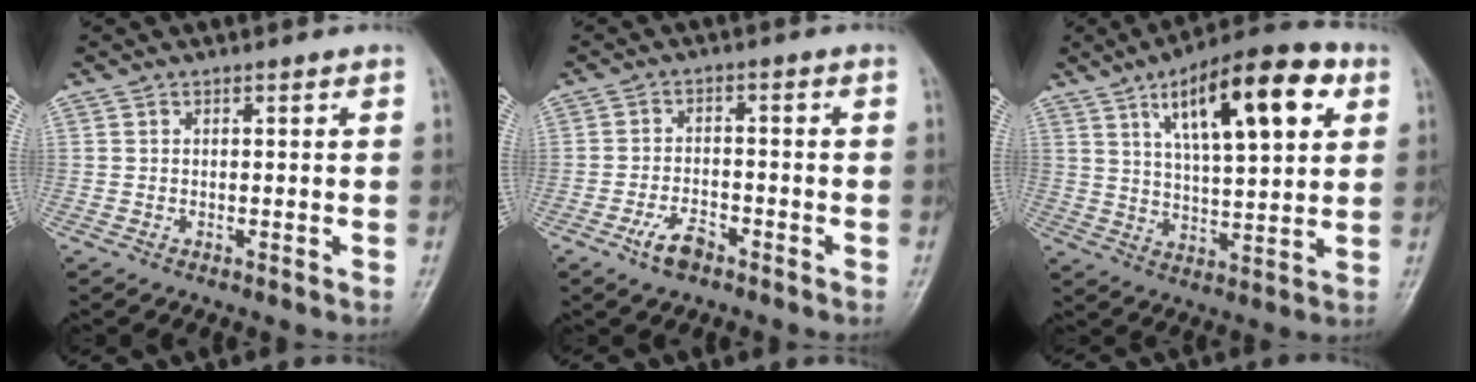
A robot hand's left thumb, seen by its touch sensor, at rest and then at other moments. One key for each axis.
{"total": 4.7, "fx": -3.1, "fy": 2.3, "fz": 2.7, "tx": -0.049, "ty": 0.018, "tz": -0.057}
{"total": 18.9, "fx": 7.8, "fy": 6.6, "fz": 15.9, "tx": -0.217, "ty": -0.011, "tz": 0.121}